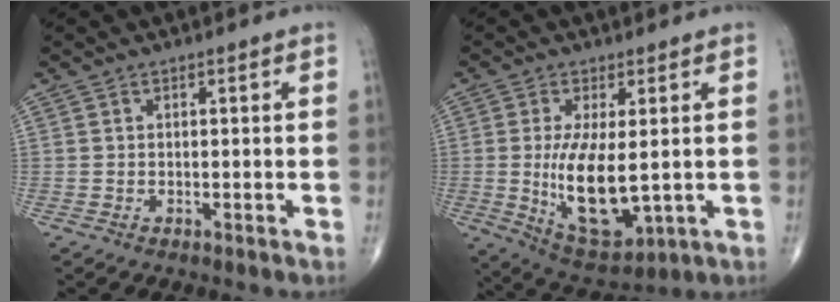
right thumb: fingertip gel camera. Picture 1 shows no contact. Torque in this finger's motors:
{"motor_torque": [2.04, 2.97, 1.55, 0.26, 0.42]}